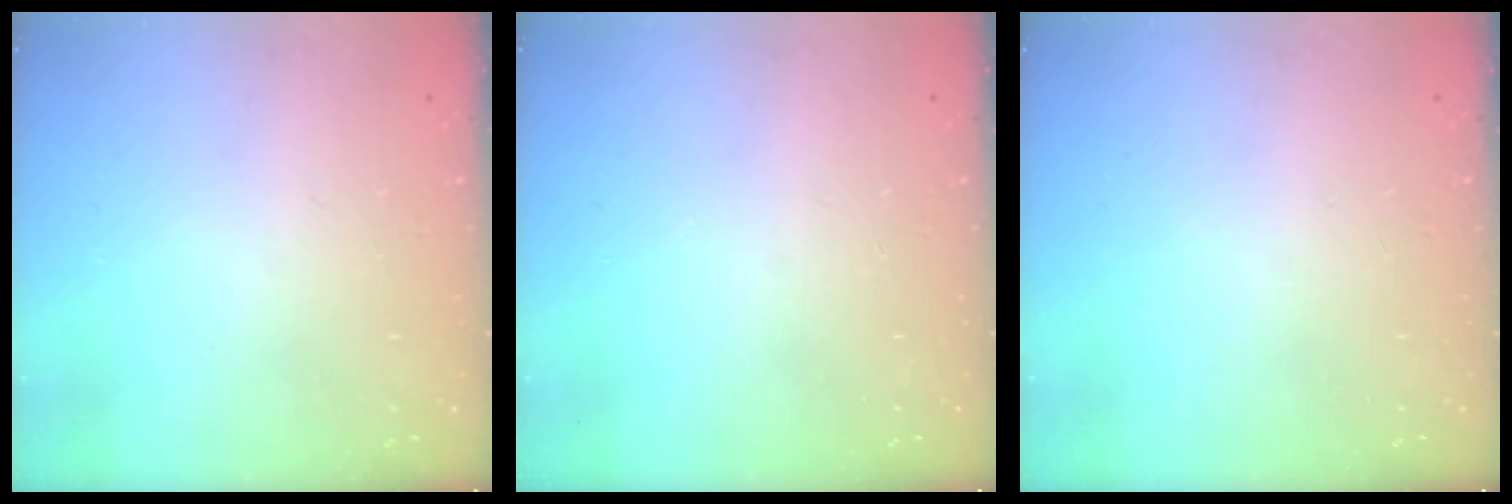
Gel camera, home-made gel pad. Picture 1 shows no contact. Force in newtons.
{"total": 0.0}
{"total": 0.0}